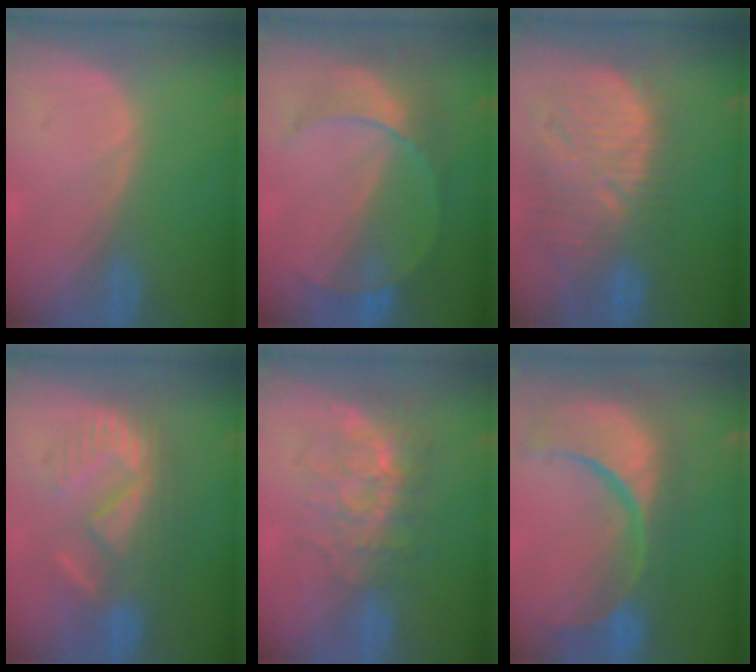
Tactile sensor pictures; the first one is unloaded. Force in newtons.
{"total": 7.3, "press": 7.2, "slide": 0.9}
{"total": 13.1, "press": 11.3, "slide": 6.6}
{"total": 9.0, "press": 8.9, "slide": 1.8}
{"total": 9.0, "press": 7.6, "slide": 4.7}
{"total": 15.2, "press": 12.1, "slide": 9.2}